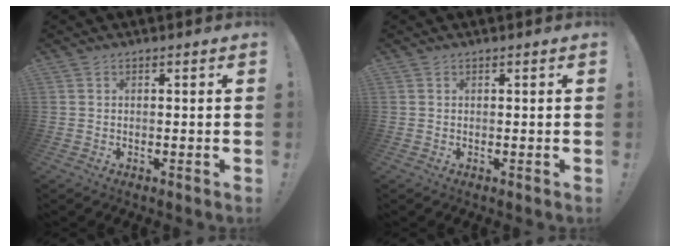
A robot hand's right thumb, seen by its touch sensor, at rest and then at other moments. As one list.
[{"total": 0.0}]